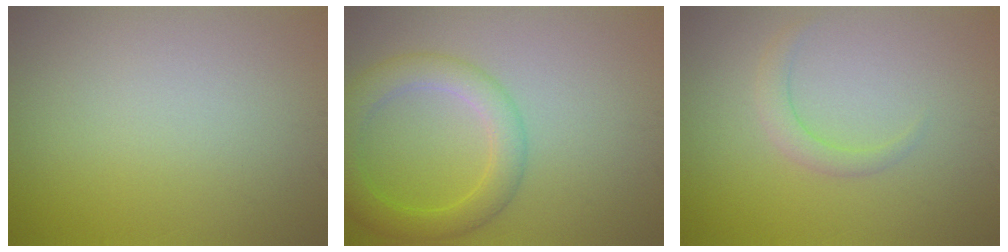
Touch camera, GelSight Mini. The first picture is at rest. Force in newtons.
{"total": 4.5, "press": 4.5, "slide": 0.4}
{"total": 1.6, "press": 1.6, "slide": 0.1}